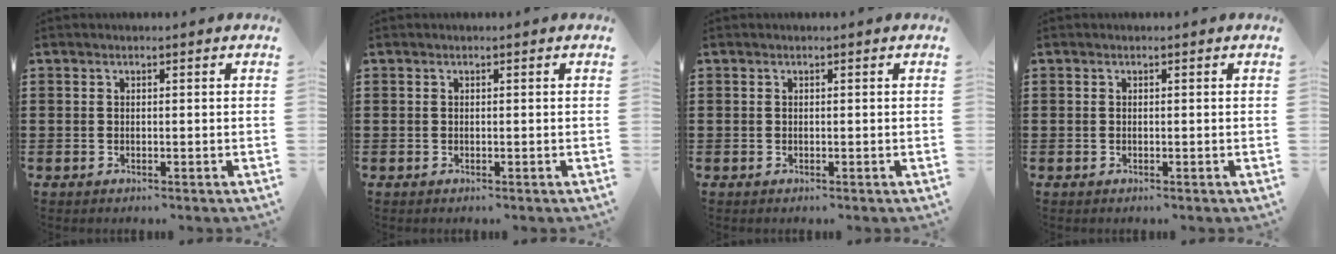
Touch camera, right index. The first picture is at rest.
{"total": 0.0}
{"total": 0.0}
{"total": 0.0}